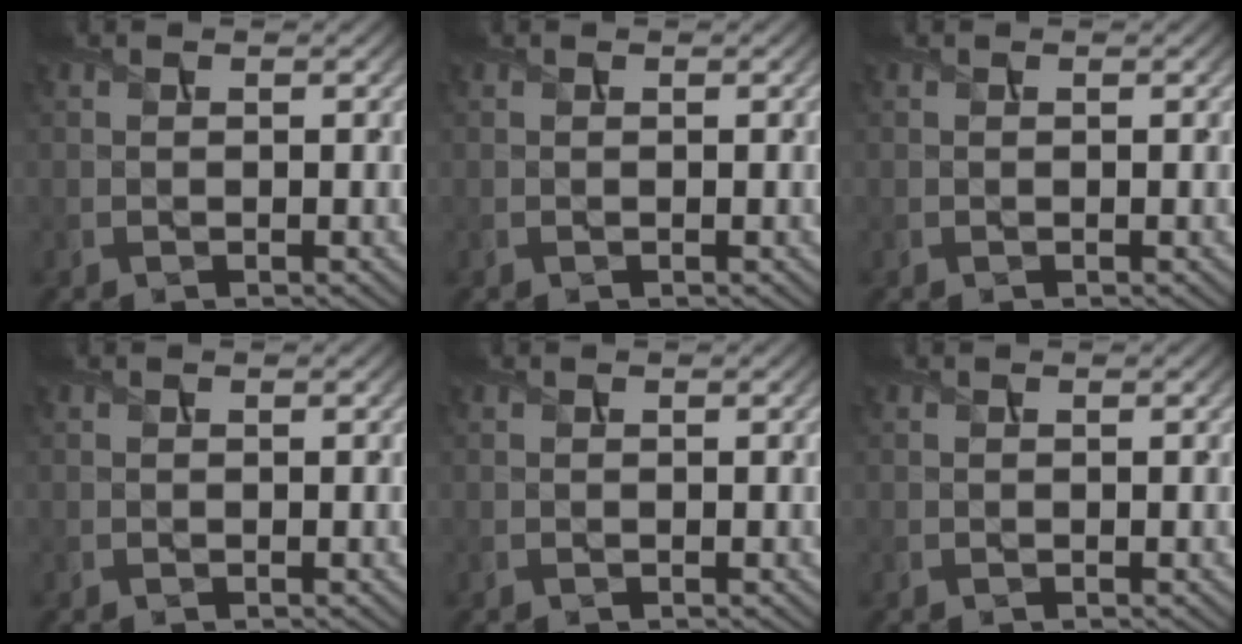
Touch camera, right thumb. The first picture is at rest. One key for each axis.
{"total": 0.0}
{"total": 0.0}
{"total": 0.0}
{"total": 0.0}
{"total": 0.0}